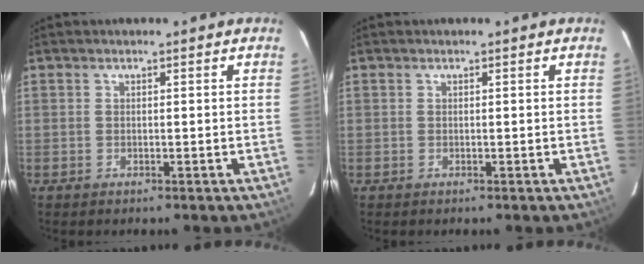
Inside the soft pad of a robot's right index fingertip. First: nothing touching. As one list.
[{"total": 0.0}]